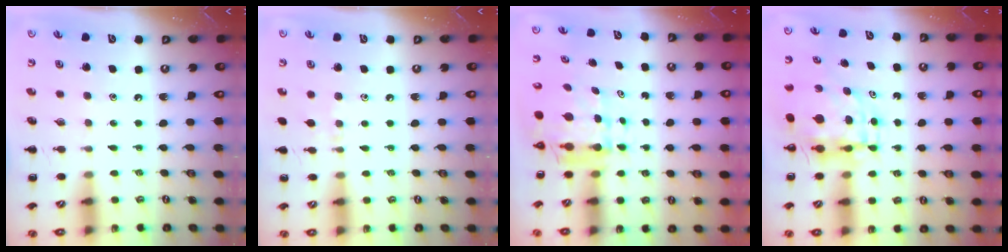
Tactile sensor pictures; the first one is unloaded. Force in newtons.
{"total": 4.9, "press": 4.5, "slide": 1.8}
{"total": 5.7, "press": 5.6, "slide": 1.1}
{"total": 5.7, "press": 5.6, "slide": 1.0}